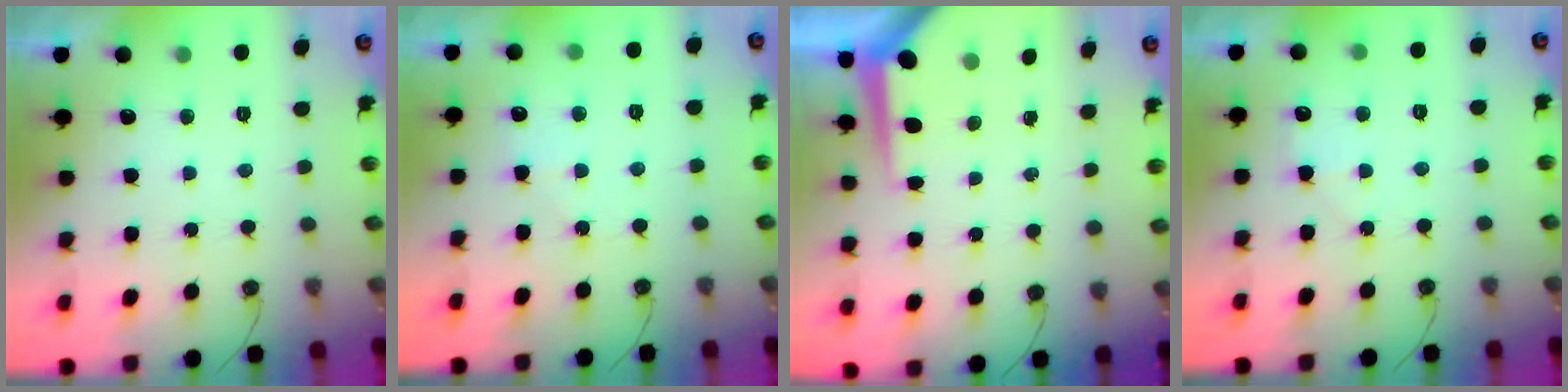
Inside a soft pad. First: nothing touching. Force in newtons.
{"total": 5.3, "press": 5.3, "slide": 0.3}
{"total": 5.7, "press": 5.7, "slide": 0.5}
{"total": 6.5, "press": 6.5, "slide": 0.8}